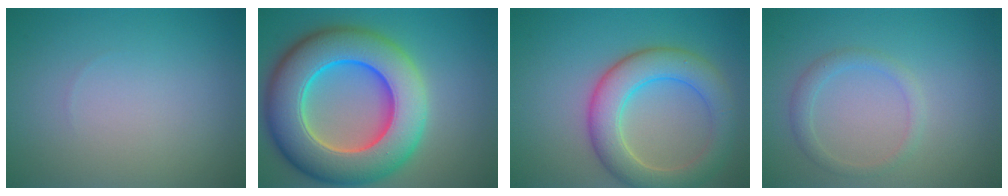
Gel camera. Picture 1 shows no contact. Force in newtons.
{"total": 13.3, "press": 13.1, "slide": 2.1}
{"total": 6.3, "press": 6.3, "slide": 0.3}
{"total": 1.6, "press": 1.6, "slide": 0.1}